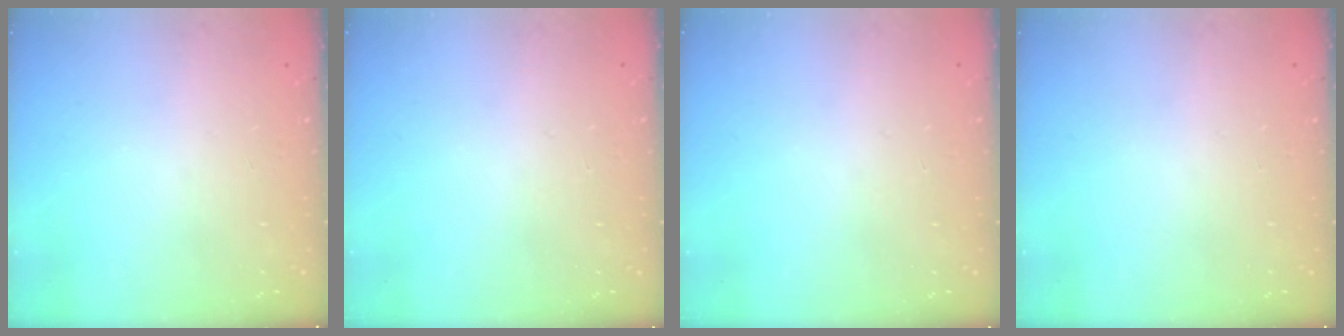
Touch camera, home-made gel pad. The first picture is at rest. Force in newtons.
{"total": 0.0}
{"total": 0.0}
{"total": 0.0}